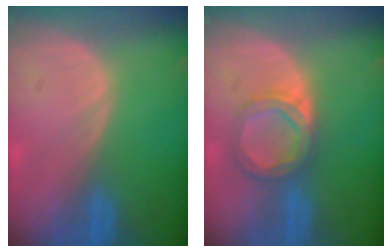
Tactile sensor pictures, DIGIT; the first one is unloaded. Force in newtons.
{"total": 5.2, "press": 5.0, "slide": 1.3}